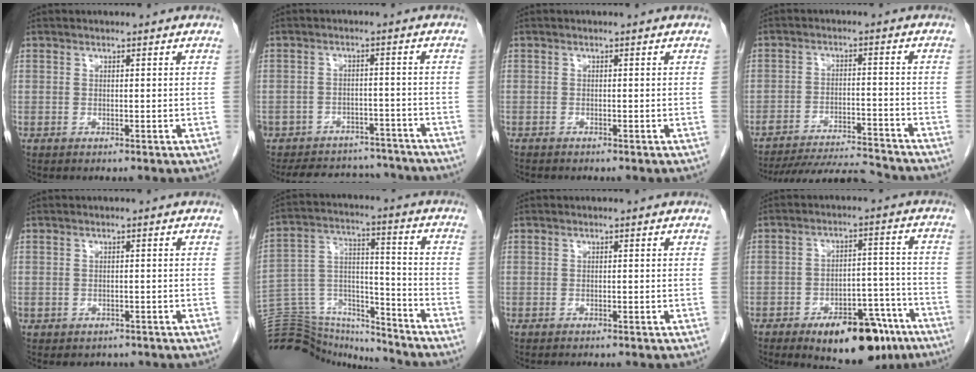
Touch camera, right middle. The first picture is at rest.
{"total": 14.0, "force": [-12.6, 5.0, 3.2], "torque": [-0.047, 0.019, -0.158]}
{"total": 1.1, "force": [-0.9, 0.2, 0.4], "torque": [-0.012, -0.003, -0.014]}
{"total": 13.0, "force": [-12.7, 0.2, 3.1], "torque": [-0.048, -0.005, -0.192]}
{"total": 2.2, "force": [-1.6, 1.4, 0.4], "torque": [-0.008, 0.006, -0.018]}
{"total": 22.2, "force": [-21.3, 4.3, 4.7], "torque": [-0.130, 0.027, -0.338]}
{"total": 1.4, "force": [-1.3, 0.2, 0.5], "torque": [-0.009, -0.003, -0.016]}
{"total": 13.9, "force": [-9.1, 5.6, 8.9], "torque": [-0.100, 0.015, -0.130]}